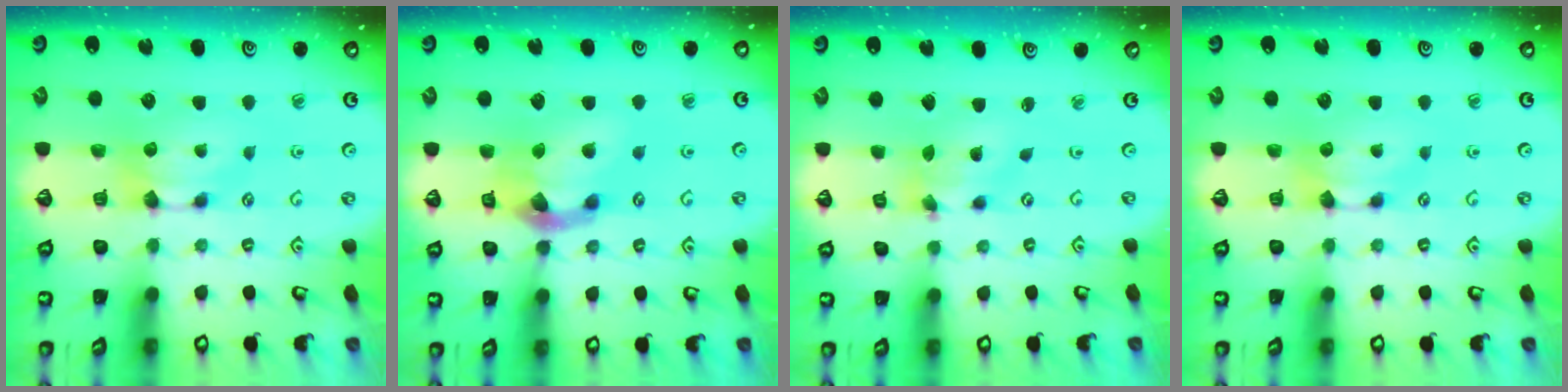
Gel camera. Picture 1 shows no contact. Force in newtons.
{"total": 6.5, "press": 6.1, "slide": 2.4}
{"total": 4.0, "press": 3.6, "slide": 1.6}
{"total": 0.0}